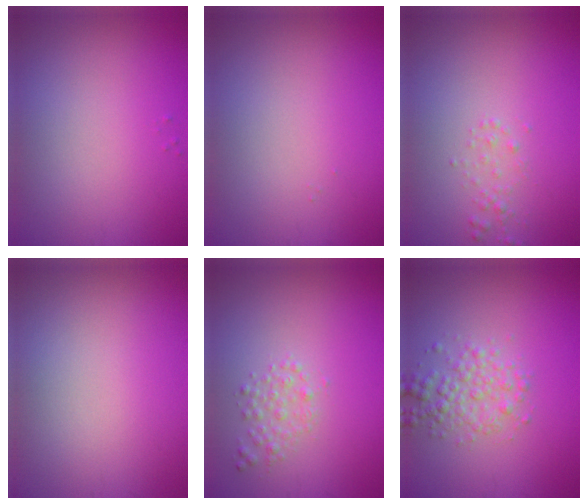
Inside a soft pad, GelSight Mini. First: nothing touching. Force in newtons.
{"total": 0.0}
{"total": 0.9, "press": 0.9, "slide": 0.0}
{"total": 0.0}
{"total": 1.5, "press": 1.5, "slide": 0.1}
{"total": 2.9, "press": 2.9, "slide": 0.0}